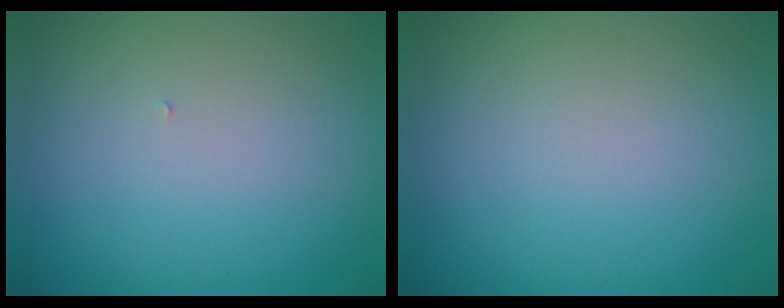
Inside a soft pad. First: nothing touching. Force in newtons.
{"total": 0.0}